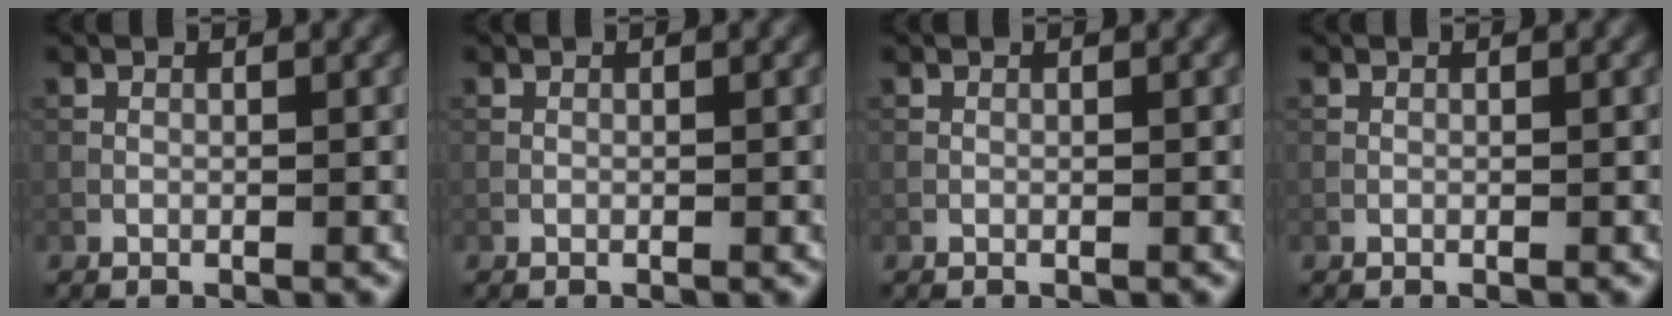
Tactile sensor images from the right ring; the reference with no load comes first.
{"total": 0.0}
{"total": 0.0}
{"total": 0.0}